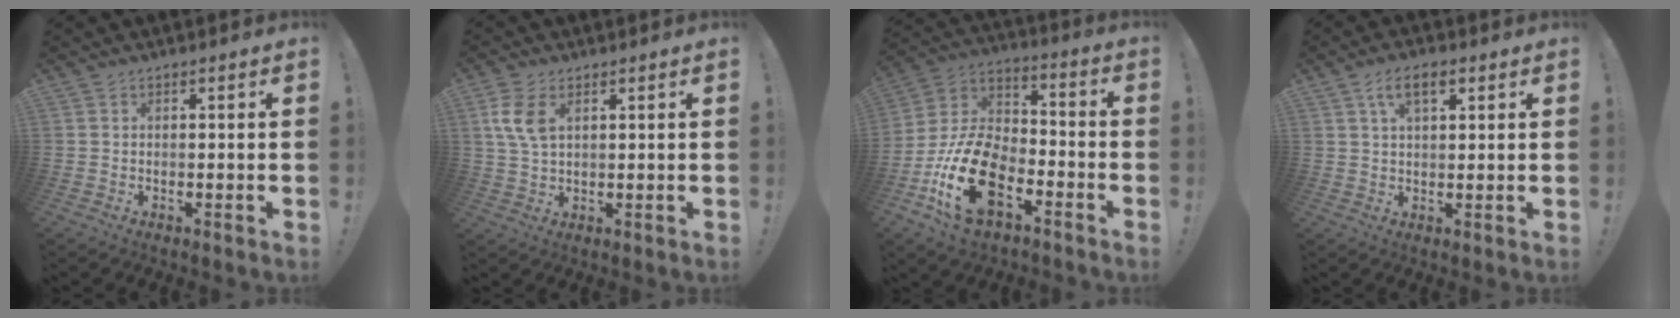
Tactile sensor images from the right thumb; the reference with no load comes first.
{"total": 8.0, "force": [3.1, 4.6, 5.8], "torque": [-0.116, -0.009, 0.054]}
{"total": 22.0, "force": [-9.8, 12.7, 15.0], "torque": [-0.296, 0.059, -0.160]}
{"total": 6.4, "force": [2.8, 2.9, 5.0], "torque": [-0.077, -0.001, 0.047]}